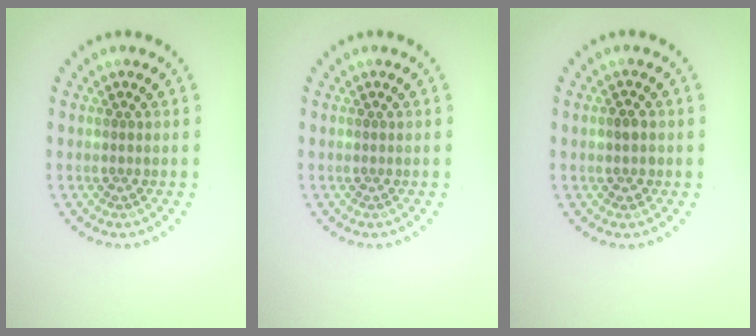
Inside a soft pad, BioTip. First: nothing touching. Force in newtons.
{"total": 0.0}
{"total": 1.3, "press": 1.3, "slide": 0.2}